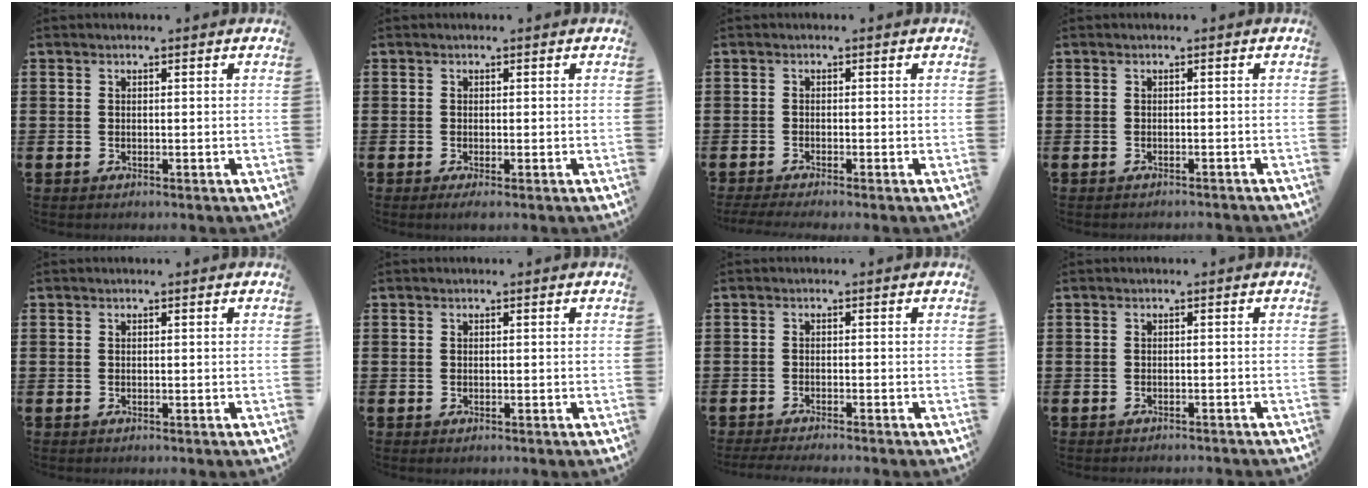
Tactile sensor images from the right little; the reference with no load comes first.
{"total": 0.8, "force": [-0.2, 0.1, 0.7], "torque": [-0.012, -0.002, -0.004]}
{"total": 0.9, "force": [-0.7, 0.0, 0.6], "torque": [-0.009, -0.001, -0.014]}
{"total": 0.5, "force": [-0.5, -0.1, 0.0], "torque": [0.000, -0.001, -0.011]}
{"total": 0.0}
{"total": 0.0}
{"total": 0.8, "force": [-0.6, -0.1, 0.5], "torque": [-0.006, -0.002, -0.011]}
{"total": 0.0}